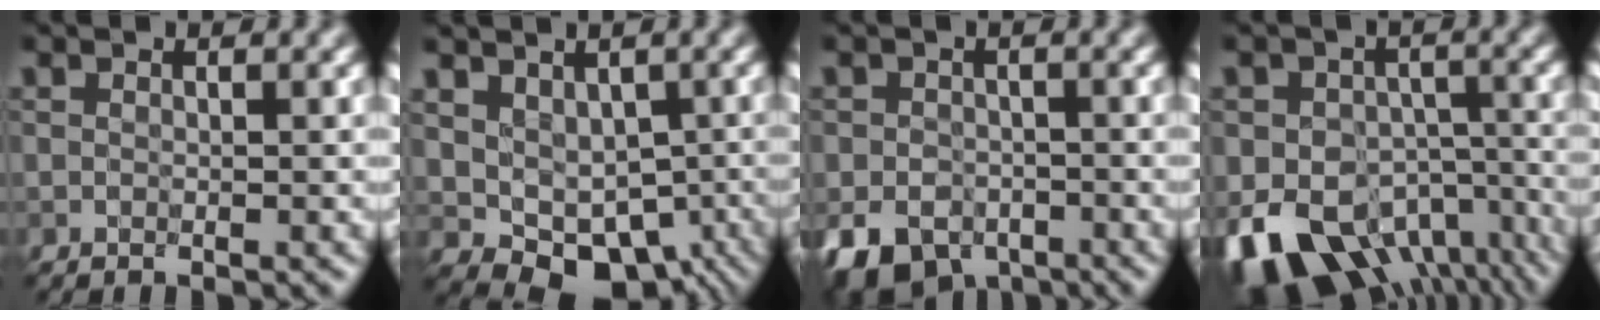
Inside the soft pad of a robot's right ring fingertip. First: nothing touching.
{"total": 5.8, "force": [-1.0, 4.6, 3.4], "torque": [-0.042, -0.011, 0.000]}
{"total": 6.4, "force": [-3.6, 4.5, 2.8], "torque": [-0.046, -0.021, -0.062]}
{"total": 13.9, "force": [-7.3, 9.3, 7.2], "torque": [-0.114, -0.038, -0.091]}